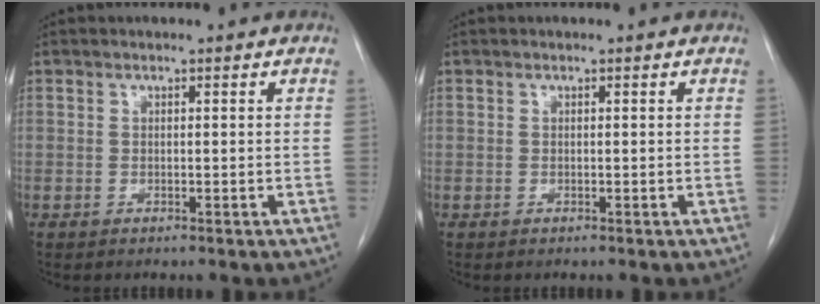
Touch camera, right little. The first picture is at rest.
{"total": 0.0}